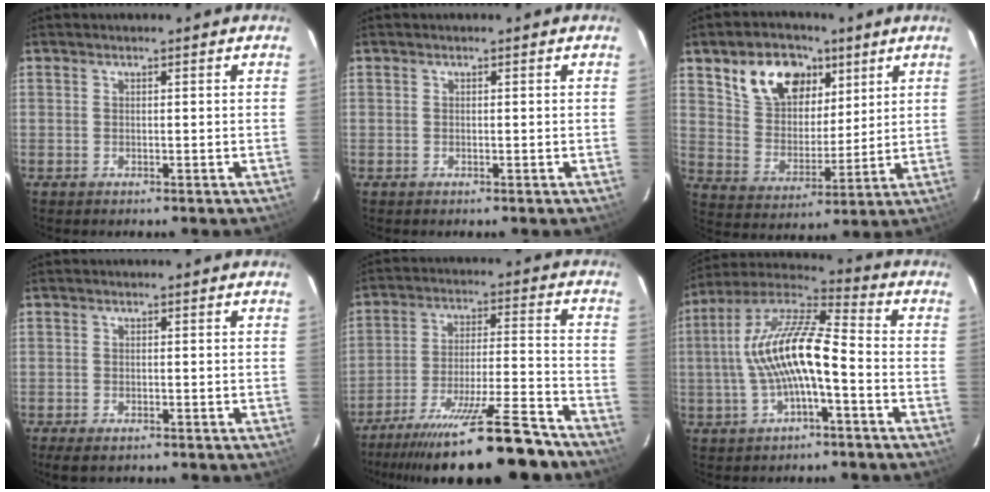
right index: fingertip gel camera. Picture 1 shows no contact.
{"total": 0.0}
{"total": 14.2, "force": [7.6, 9.2, 7.6], "torque": [-0.152, 0.036, 0.148]}
{"total": 3.0, "force": [-2.2, 1.1, 1.7], "torque": [-0.039, -0.011, -0.038]}
{"total": 22.5, "force": [-19.3, 2.4, 11.3], "torque": [-0.211, -0.038, -0.289]}
{"total": 13.9, "force": [-2.2, 3.6, 13.2], "torque": [-0.253, 0.017, -0.043]}